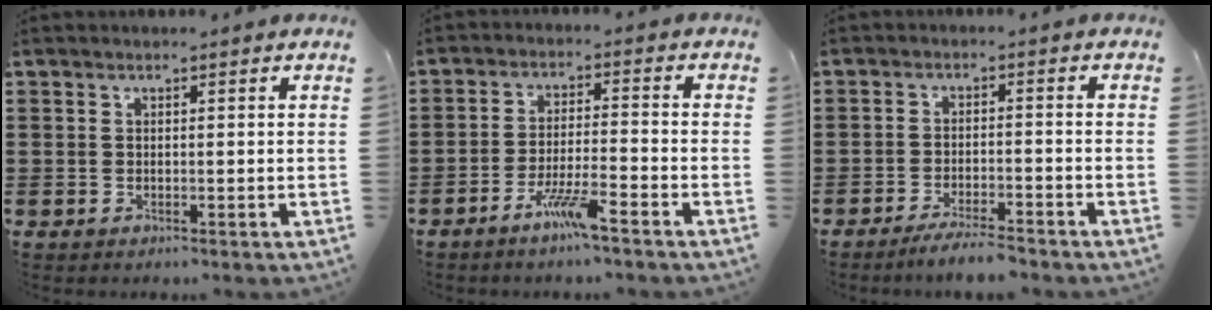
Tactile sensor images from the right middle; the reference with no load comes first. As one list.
[{"total": 5.9, "force": [-4.2, 0.2, 4.2], "torque": [-0.088, -0.010, -0.078]}, {"total": 4.0, "force": [-3.6, -0.1, 1.6], "torque": [-0.035, -0.007, -0.070]}]